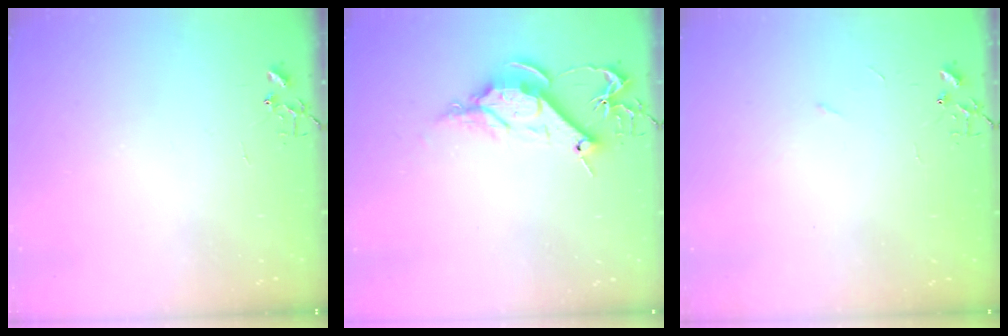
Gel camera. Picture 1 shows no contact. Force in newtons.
{"total": 11.9, "press": 11.8, "slide": 1.2}
{"total": 2.6, "press": 2.6, "slide": 0.4}